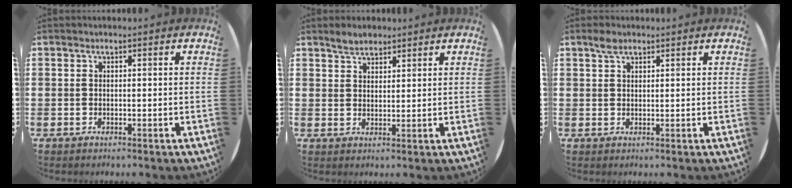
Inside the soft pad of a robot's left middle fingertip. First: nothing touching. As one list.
[{"total": 2.9, "force": [2.6, 1.2, 0.7], "torque": [-0.010, 0.003, 0.048]}, {"total": 1.9, "force": [1.4, 1.0, 0.8], "torque": [-0.011, 0.001, 0.025]}]